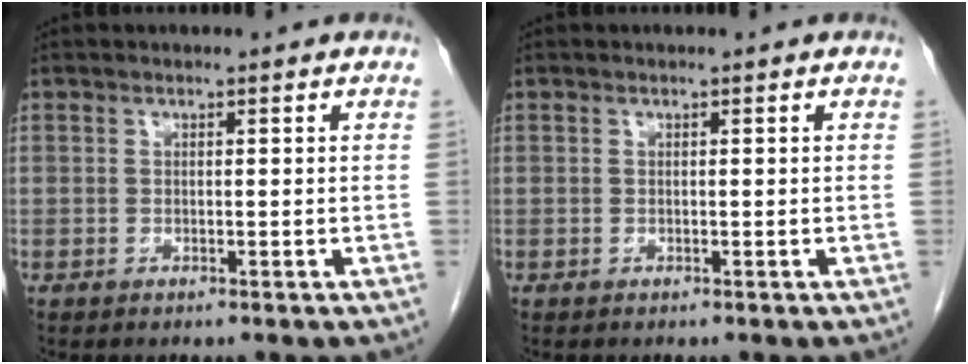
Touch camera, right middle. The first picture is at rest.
{"total": 0.0}